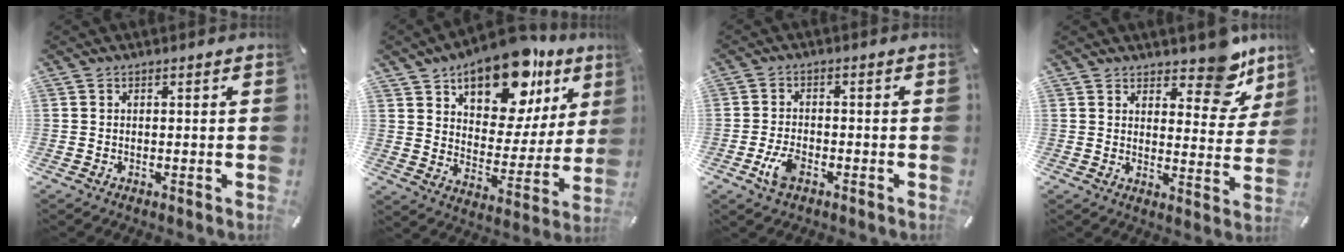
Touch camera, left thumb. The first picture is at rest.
{"total": 18.7, "force": [13.4, 9.4, 9.0], "torque": [-0.134, -0.094, 0.229]}
{"total": 5.0, "force": [-2.2, 2.8, 3.5], "torque": [-0.084, 0.002, -0.044]}
{"total": 11.3, "force": [8.5, 5.5, 5.0], "torque": [-0.039, -0.070, 0.147]}